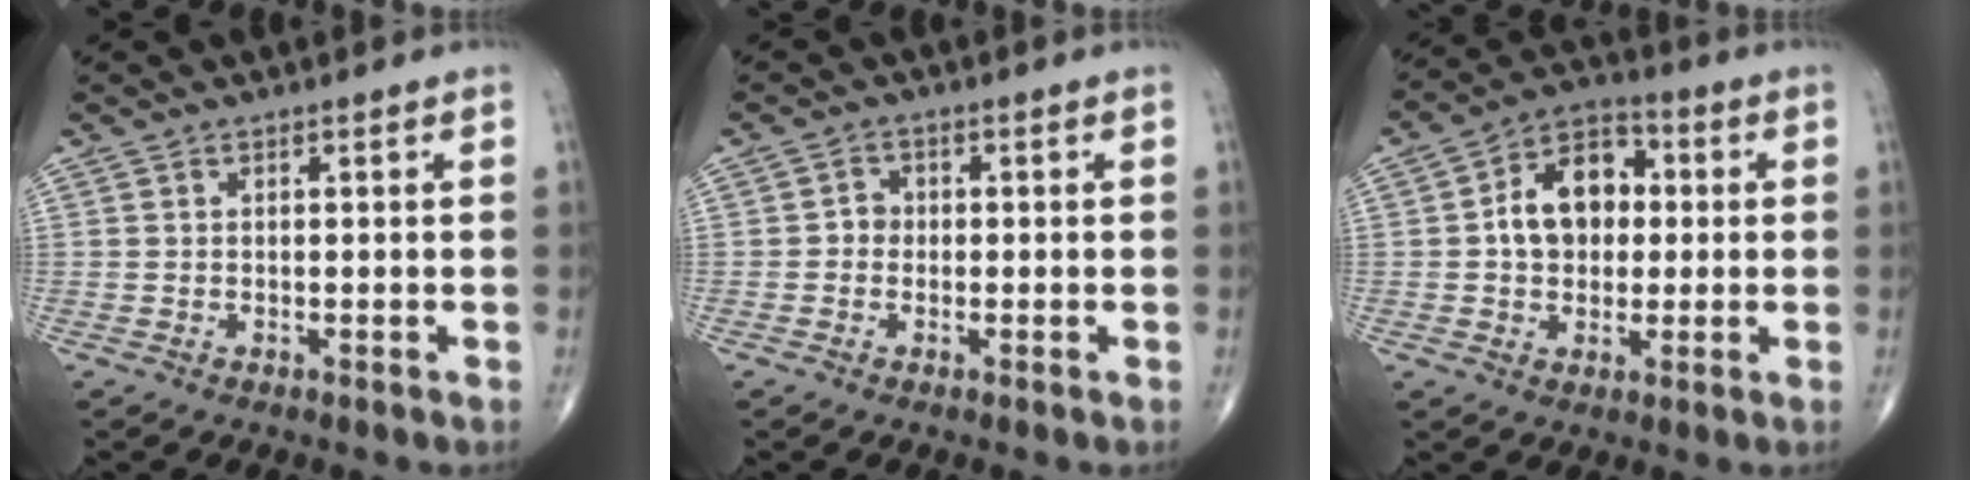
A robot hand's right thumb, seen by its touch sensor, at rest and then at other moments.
{"total": 2.0, "force": [-0.4, 1.8, 0.8], "torque": [0.003, 0.008, -0.012]}
{"total": 11.7, "force": [1.0, 8.4, 8.1], "torque": [-0.102, 0.023, 0.007]}